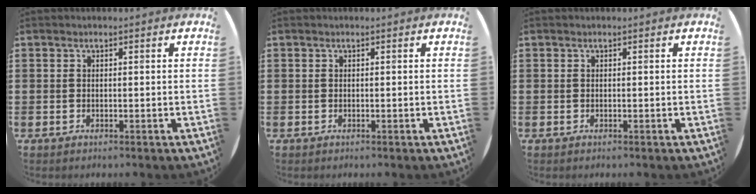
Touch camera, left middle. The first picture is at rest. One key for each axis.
{"total": 0.0}
{"total": 0.0}